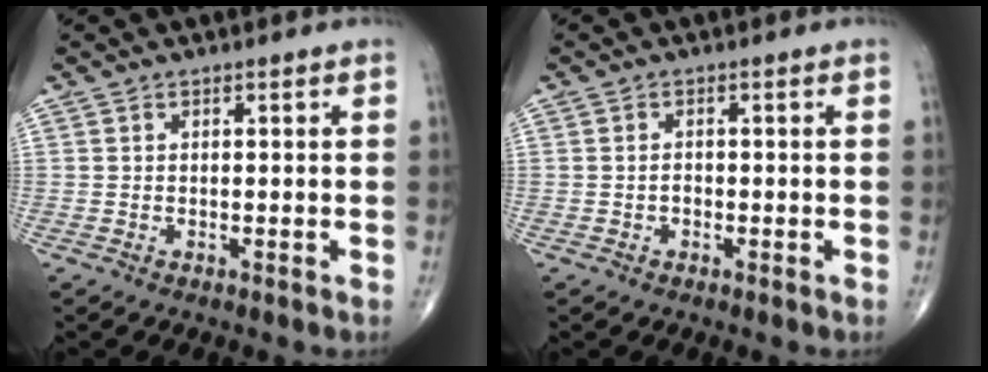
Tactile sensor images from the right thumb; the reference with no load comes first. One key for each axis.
{"total": 1.1, "fx": -0.5, "fy": 0.9, "fz": 0.5, "tx": -0.003, "ty": 0.005, "tz": -0.010}